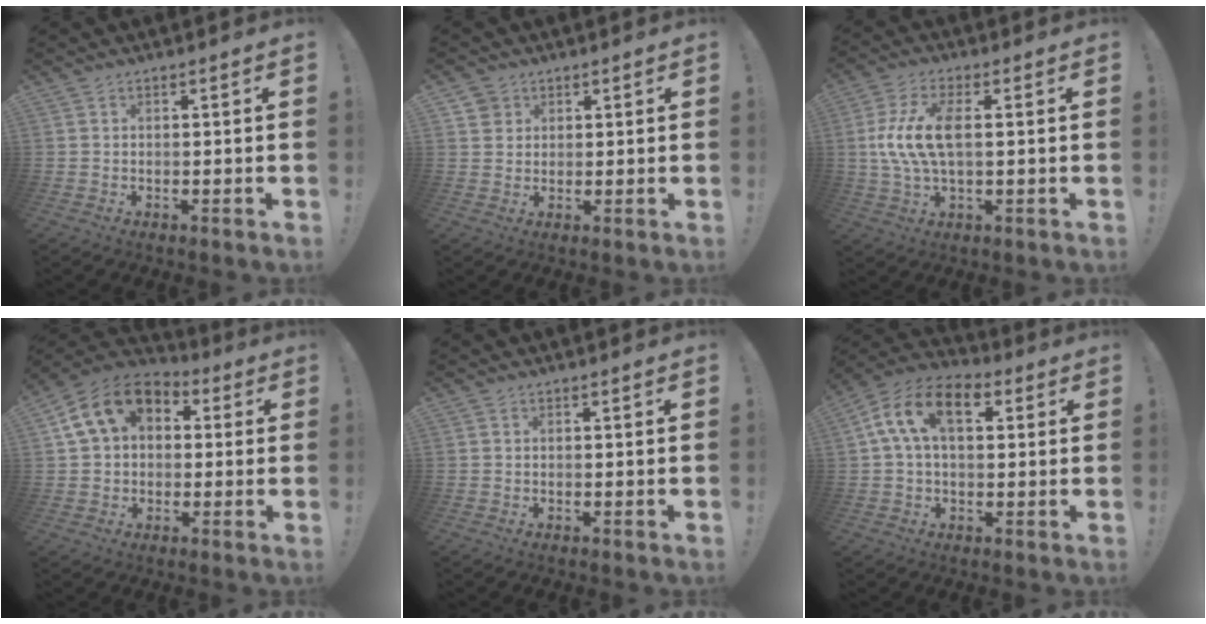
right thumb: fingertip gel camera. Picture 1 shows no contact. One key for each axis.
{"total": 3.5, "fx": 1.9, "fy": 2.9, "fz": 0.3, "tx": -0.006, "ty": -0.005, "tz": 0.034}
{"total": 12.6, "fx": 0.8, "fy": 6.0, "fz": 11.1, "tx": -0.214, "ty": -0.001, "tz": 0.017}
{"total": 14.2, "fx": 4.6, "fy": 10.6, "fz": 8.3, "tx": -0.126, "ty": -0.002, "tz": 0.090}
{"total": 0.0}
{"total": 13.8, "fx": 4.3, "fy": 8.0, "fz": 10.4, "tx": -0.180, "ty": 0.005, "tz": 0.077}